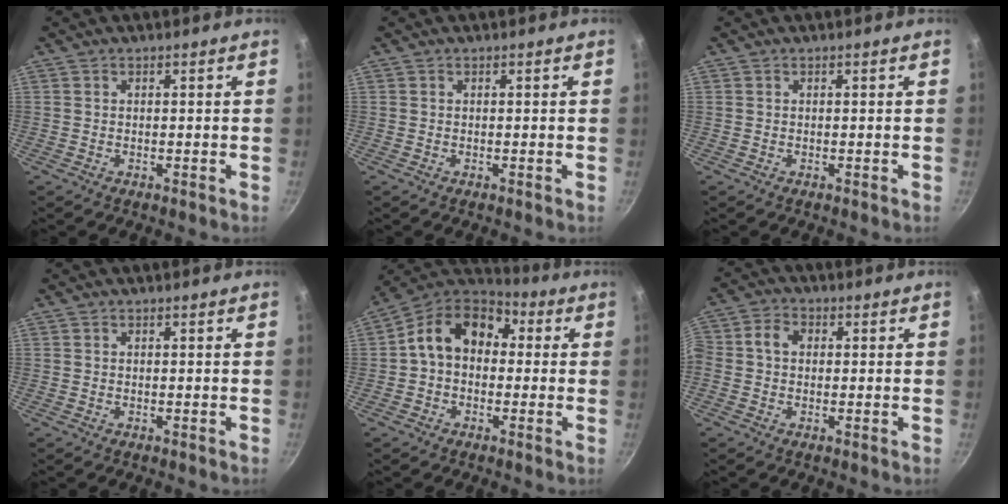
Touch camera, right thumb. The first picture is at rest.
{"total": 0.0}
{"total": 0.0}
{"total": 0.0}
{"total": 13.2, "force": [1.4, 9.9, 8.6], "torque": [-0.113, 0.038, 0.000]}
{"total": 4.7, "force": [0.1, 3.7, 2.8], "torque": [-0.052, 0.018, -0.017]}